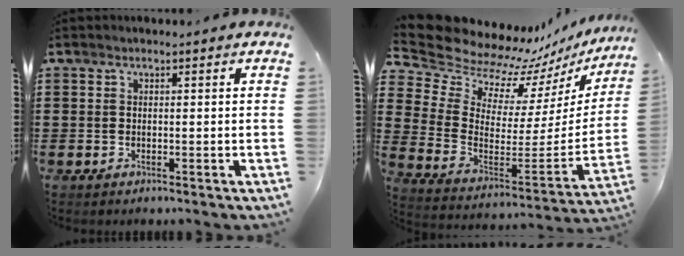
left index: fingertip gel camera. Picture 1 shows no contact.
{"total": 10.0, "force": [9.3, 3.4, 1.1], "torque": [-0.083, -0.084, 0.168]}